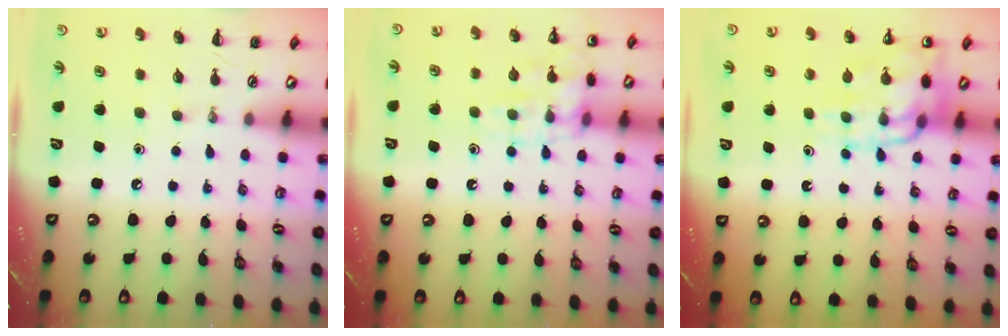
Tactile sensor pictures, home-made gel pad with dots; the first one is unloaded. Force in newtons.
{"total": 12.0, "press": 12.0, "slide": 0.6}
{"total": 13.3, "press": 13.1, "slide": 2.7}